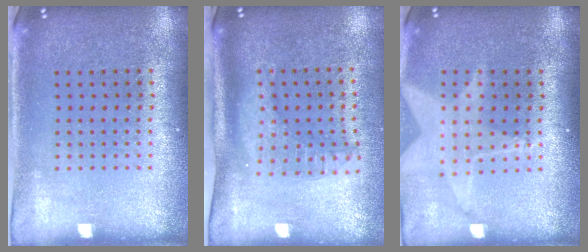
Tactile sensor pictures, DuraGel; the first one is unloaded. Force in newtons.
{"total": 2.0, "press": 1.5, "slide": 1.3}
{"total": 1.8, "press": 1.5, "slide": 1.1}